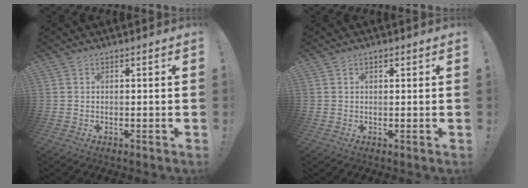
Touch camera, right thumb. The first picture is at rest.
{"total": 0.8, "force": [0.5, 0.4, 0.4], "torque": [-0.006, 0.001, 0.009]}